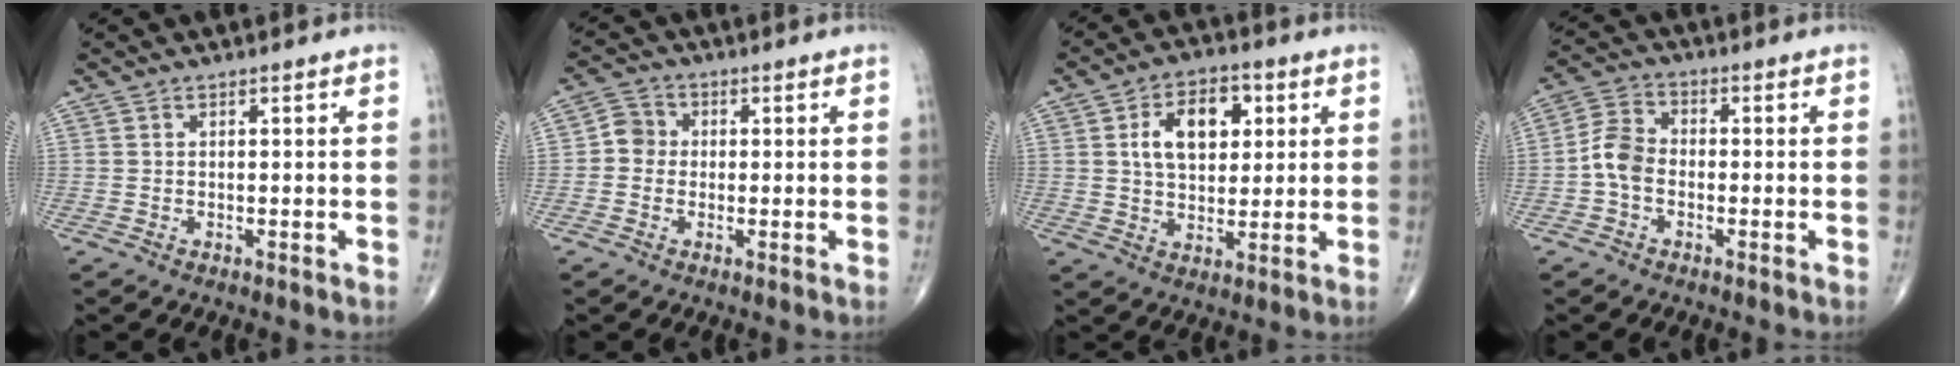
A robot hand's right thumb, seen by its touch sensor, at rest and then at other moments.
{"total": 3.9, "force": [-0.3, 3.6, 1.4], "torque": [-0.003, 0.010, -0.015]}
{"total": 11.4, "force": [3.0, 7.1, 8.4], "torque": [-0.108, 0.001, 0.049]}
{"total": 5.8, "force": [-1.5, 4.1, 3.9], "torque": [-0.072, 0.021, -0.042]}